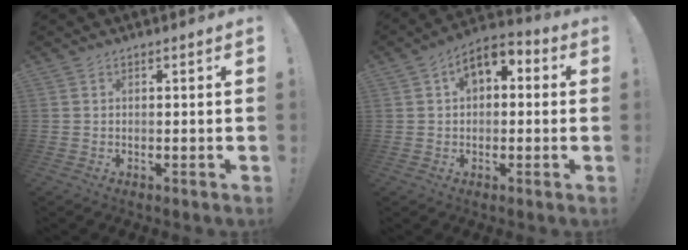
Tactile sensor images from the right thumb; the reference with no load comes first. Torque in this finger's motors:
{"motor_torque": [0.11, 0.19, 0.12, 0.51, 0.25]}